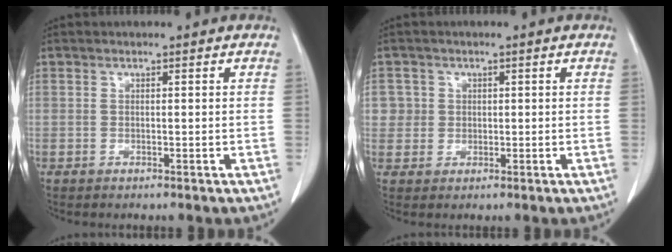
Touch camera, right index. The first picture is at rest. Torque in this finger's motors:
{"motor_torque": [0.22, 0.10, 0.01, 0.01]}